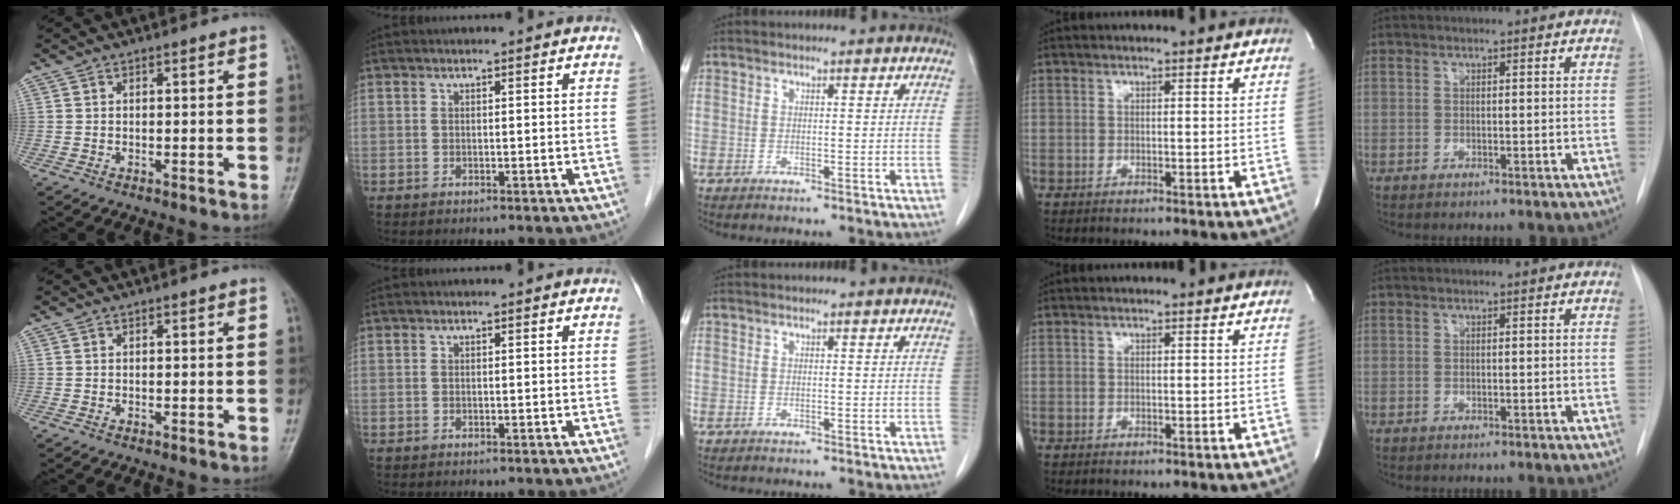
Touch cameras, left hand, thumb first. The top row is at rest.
{}